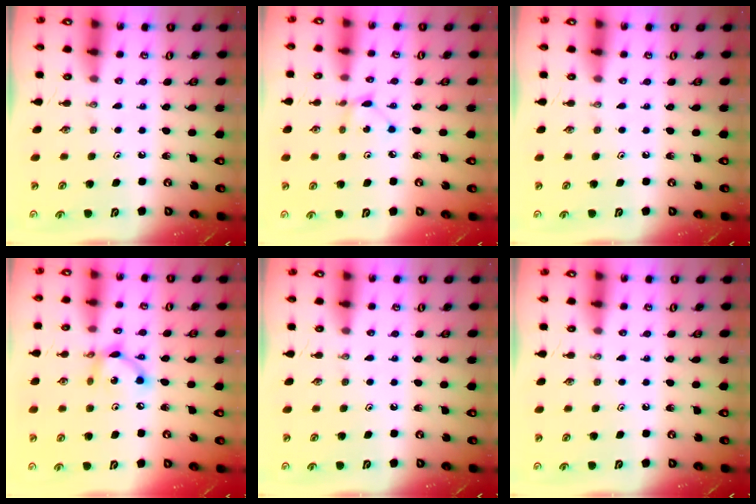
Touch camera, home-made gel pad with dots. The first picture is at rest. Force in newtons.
{"total": 2.2, "press": 2.2, "slide": 0.1}
{"total": 0.0}
{"total": 8.9, "press": 8.9, "slide": 0.6}
{"total": 0.0}
{"total": 0.0}